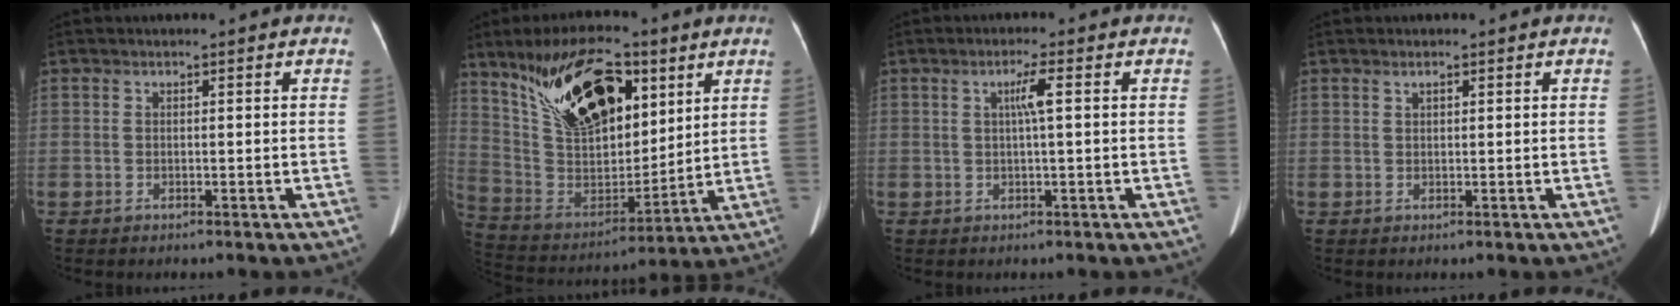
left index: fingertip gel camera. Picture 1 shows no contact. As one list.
[{"total": 21.1, "force": [10.7, 9.3, 15.6], "torque": [-0.299, 0.020, 0.203]}, {"total": 2.8, "force": [0.5, -0.3, 2.8], "torque": [-0.053, 0.003, 0.010]}, {"total": 0.7, "force": [0.5, 0.3, 0.4], "torque": [-0.011, 0.005, 0.011]}]